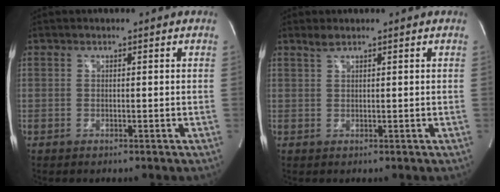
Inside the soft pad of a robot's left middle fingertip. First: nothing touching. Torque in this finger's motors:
{"motor_torque": [0.21, -0.03, -0.07, 0.00]}